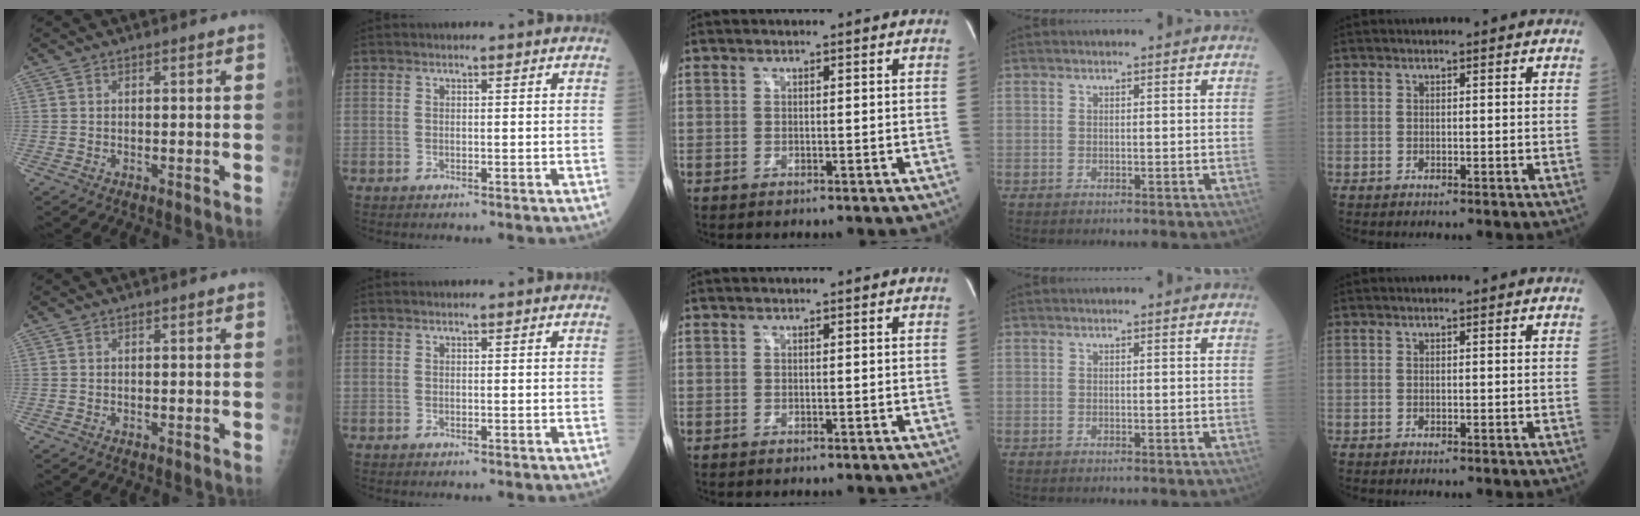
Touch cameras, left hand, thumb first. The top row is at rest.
{}